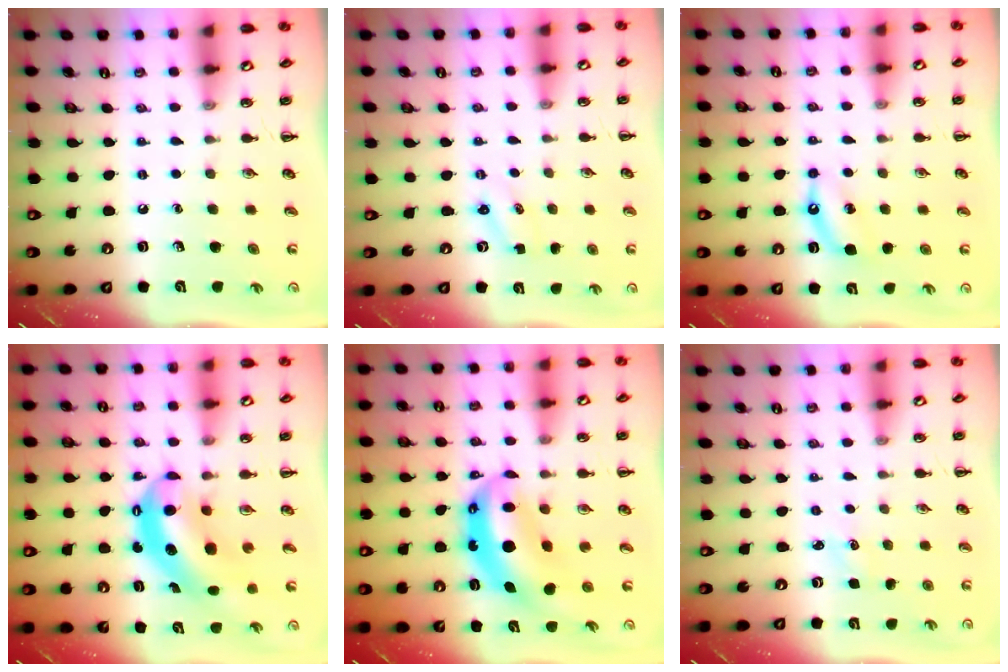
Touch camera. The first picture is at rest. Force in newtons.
{"total": 1.9, "press": 1.8, "slide": 0.6}
{"total": 5.7, "press": 5.4, "slide": 1.6}
{"total": 8.8, "press": 8.6, "slide": 1.6}
{"total": 9.8, "press": 9.5, "slide": 2.4}
{"total": 1.4, "press": 1.3, "slide": 0.4}